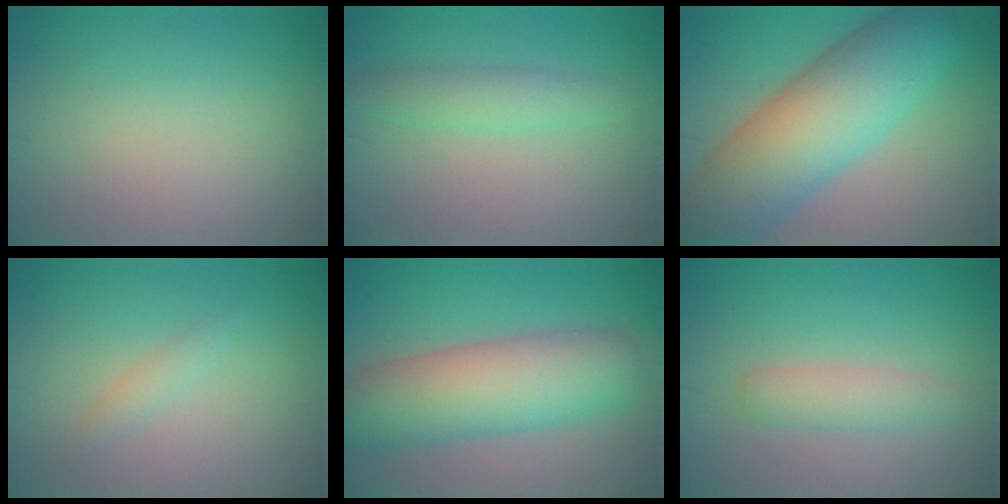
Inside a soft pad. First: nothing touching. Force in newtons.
{"total": 2.5, "press": 2.5, "slide": 0.2}
{"total": 10.9, "press": 10.9, "slide": 0.3}
{"total": 1.2, "press": 1.2, "slide": 0.1}
{"total": 9.0, "press": 9.0, "slide": 0.6}
{"total": 2.5, "press": 2.5, "slide": 0.0}